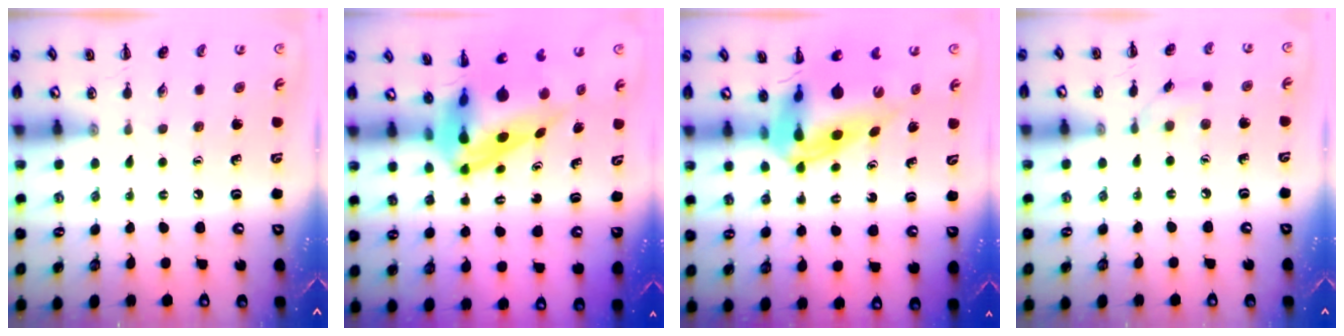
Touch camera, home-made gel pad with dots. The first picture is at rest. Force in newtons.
{"total": 7.5, "press": 7.1, "slide": 2.4}
{"total": 15.2, "press": 14.5, "slide": 4.7}
{"total": 3.6, "press": 3.3, "slide": 1.5}